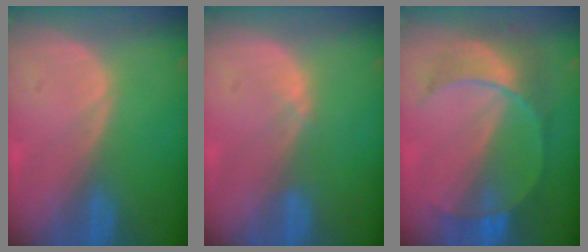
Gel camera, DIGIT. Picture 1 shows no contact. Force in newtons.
{"total": 0.7, "press": 0.6, "slide": 0.4}
{"total": 7.3, "press": 7.2, "slide": 0.9}